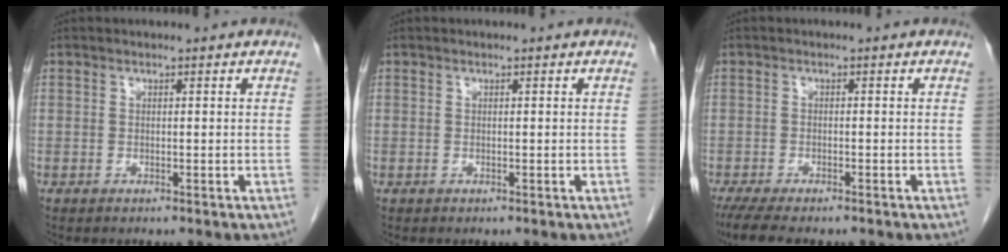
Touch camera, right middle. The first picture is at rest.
{"total": 0.0}
{"total": 7.3, "force": [-5.9, 1.7, 4.0], "torque": [-0.062, -0.014, -0.093]}